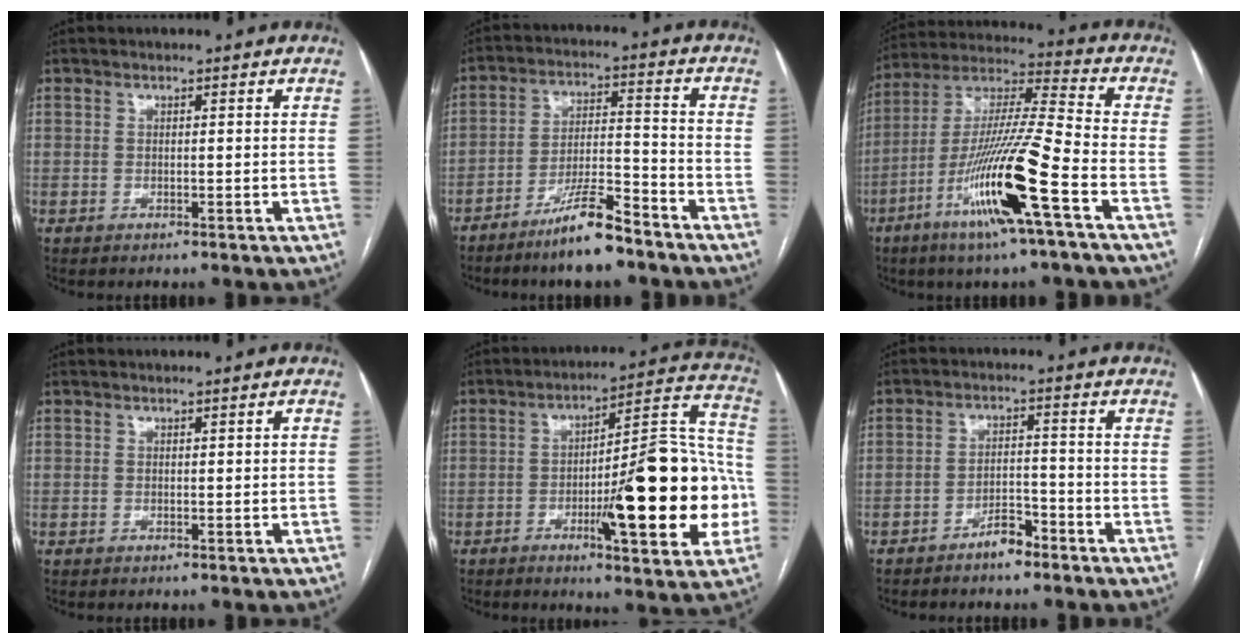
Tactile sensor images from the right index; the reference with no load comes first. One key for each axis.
{"total": 9.8, "fx": -7.6, "fy": 1.0, "fz": 6.2, "tx": -0.110, "ty": -0.009, "tz": -0.137}
{"total": 17.9, "fx": -7.7, "fy": -0.5, "fz": 16.2, "tx": -0.328, "ty": -0.020, "tz": -0.146}
{"total": 0.5, "fx": 0.1, "fy": 0.2, "fz": 0.5, "tx": -0.005, "ty": 0.004, "tz": 0.003}
{"total": 21.5, "fx": -5.0, "fy": 3.6, "fz": 20.6, "tx": -0.250, "ty": 0.024, "tz": -0.065}
{"total": 4.1, "fx": -3.2, "fy": 1.3, "fz": 2.1, "tx": -0.036, "ty": 0.005, "tz": -0.058}